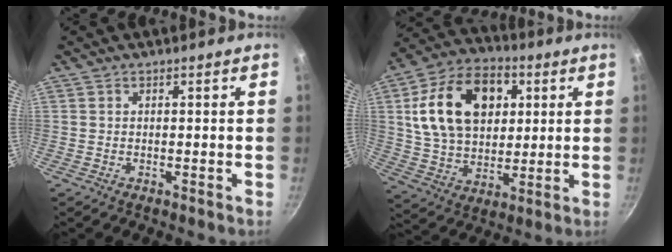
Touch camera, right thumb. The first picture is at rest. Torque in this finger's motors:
{"motor_torque": [-0.24, 3.13, 1.11, 0.00, 0.17]}